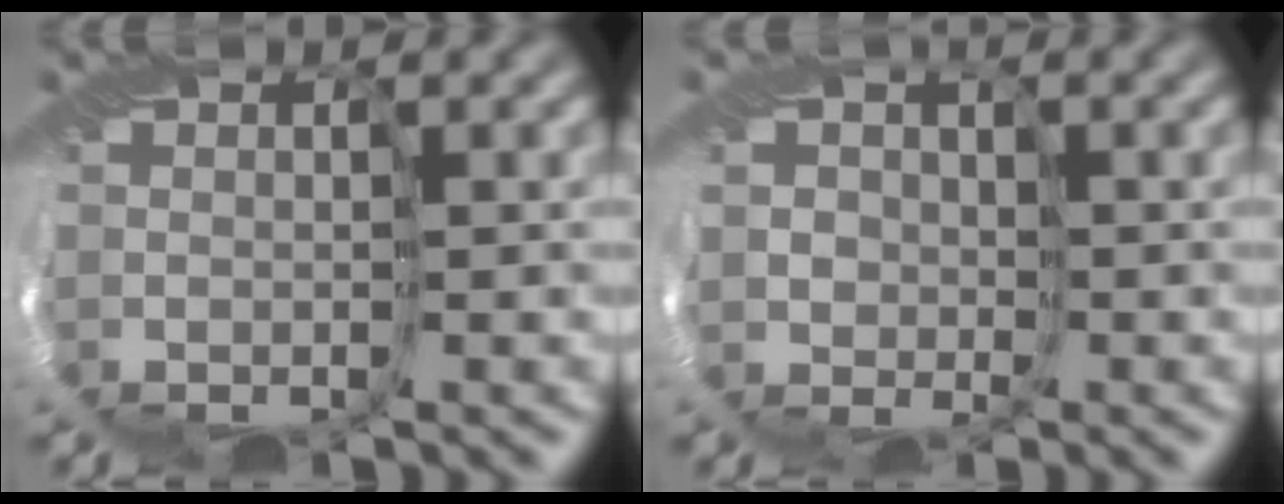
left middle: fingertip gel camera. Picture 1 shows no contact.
{"total": 2.3, "force": [1.4, 0.8, -1.6], "torque": [0.023, 0.011, 0.024]}